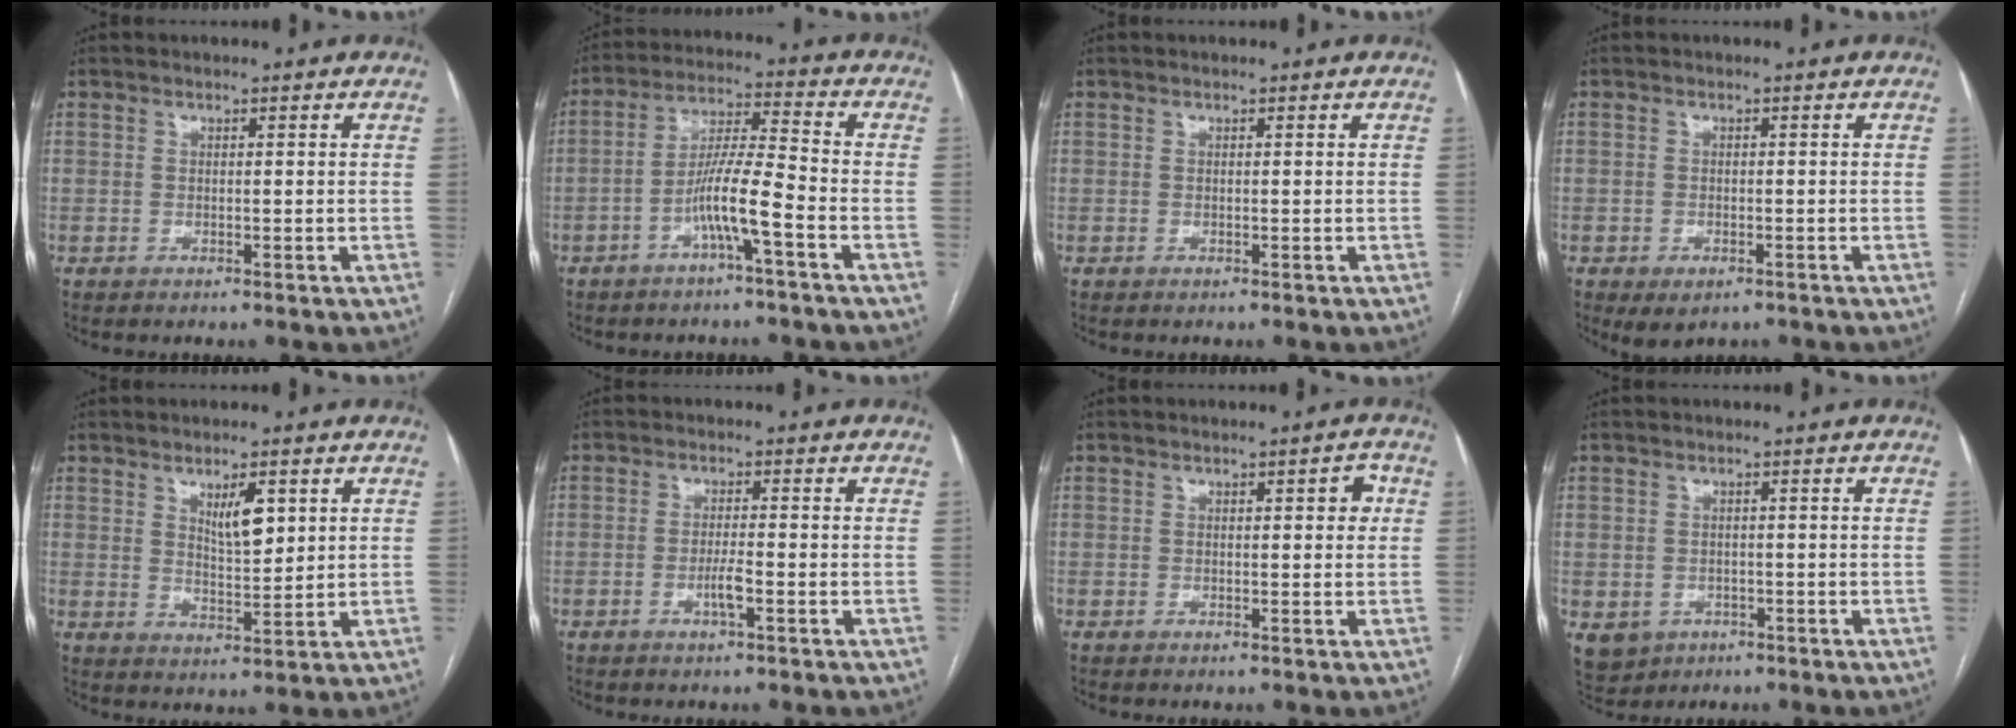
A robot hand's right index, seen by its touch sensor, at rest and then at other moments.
{"total": 7.9, "force": [-3.6, -0.2, 7.0], "torque": [-0.139, 0.015, -0.067]}
{"total": 0.0}
{"total": 3.2, "force": [-1.9, 1.8, 1.9], "torque": [-0.029, -0.004, -0.018]}
{"total": 5.2, "force": [2.3, 1.6, 4.4], "torque": [-0.078, -0.006, 0.045]}
{"total": 2.6, "force": [-1.1, 0.0, 2.3], "torque": [-0.047, -0.001, -0.022]}
{"total": 2.3, "force": [0.6, 0.9, 2.1], "torque": [-0.020, 0.007, 0.006]}
{"total": 6.1, "force": [-2.5, 5.3, 1.7], "torque": [-0.034, 0.001, -0.027]}